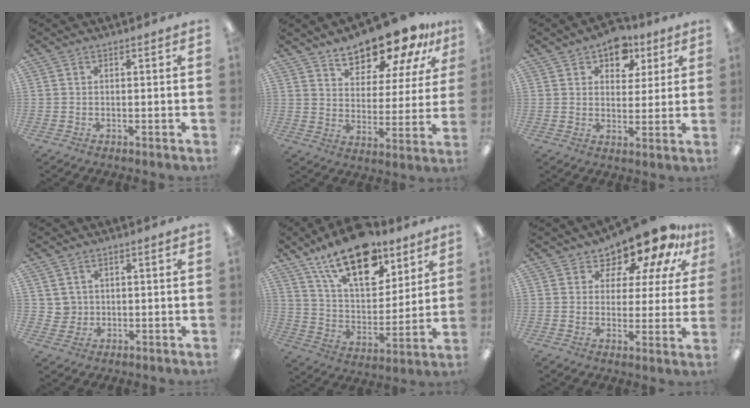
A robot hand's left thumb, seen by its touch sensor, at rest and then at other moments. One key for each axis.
{"total": 15.8, "fx": 12.7, "fy": 6.0, "fz": 7.2, "tx": -0.115, "ty": -0.077, "tz": 0.221}
{"total": 9.0, "fx": 5.8, "fy": 5.9, "fz": 3.6, "tx": -0.039, "ty": -0.029, "tz": 0.099}
{"total": 3.1, "fx": 1.6, "fy": 2.6, "fz": 0.0, "tx": -0.011, "ty": 0.003, "tz": 0.030}
{"total": 21.5, "fx": 14.4, "fy": 9.9, "fz": 12.5, "tx": -0.209, "ty": -0.076, "tz": 0.251}
{"total": 12.6, "fx": 10.7, "fy": 4.6, "fz": 4.9, "tx": -0.089, "ty": -0.088, "tz": 0.185}